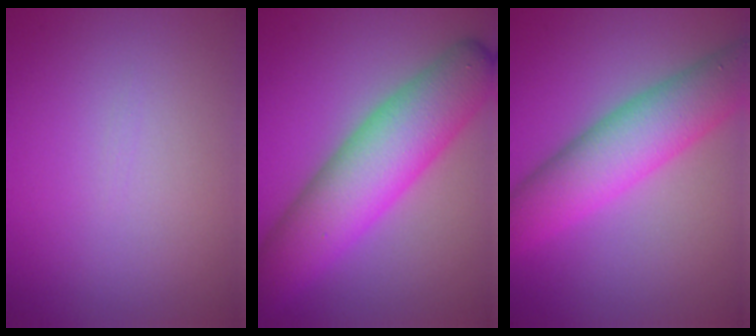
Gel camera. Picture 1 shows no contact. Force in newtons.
{"total": 9.3, "press": 9.3, "slide": 0.2}
{"total": 7.5, "press": 7.5, "slide": 0.2}